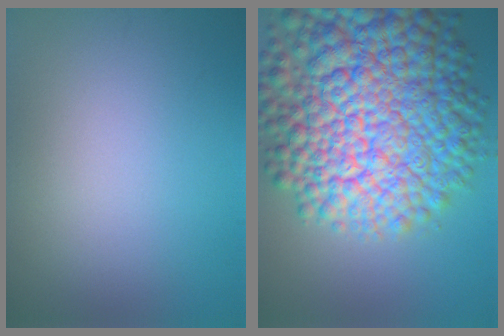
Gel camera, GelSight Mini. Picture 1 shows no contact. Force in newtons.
{"total": 16.8, "press": 16.8, "slide": 0.6}